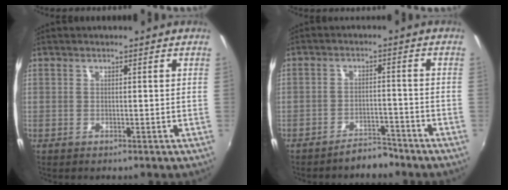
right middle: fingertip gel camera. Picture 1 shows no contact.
{"total": 4.1, "force": [-3.8, 1.2, 1.0], "torque": [-0.028, 0.011, -0.051]}